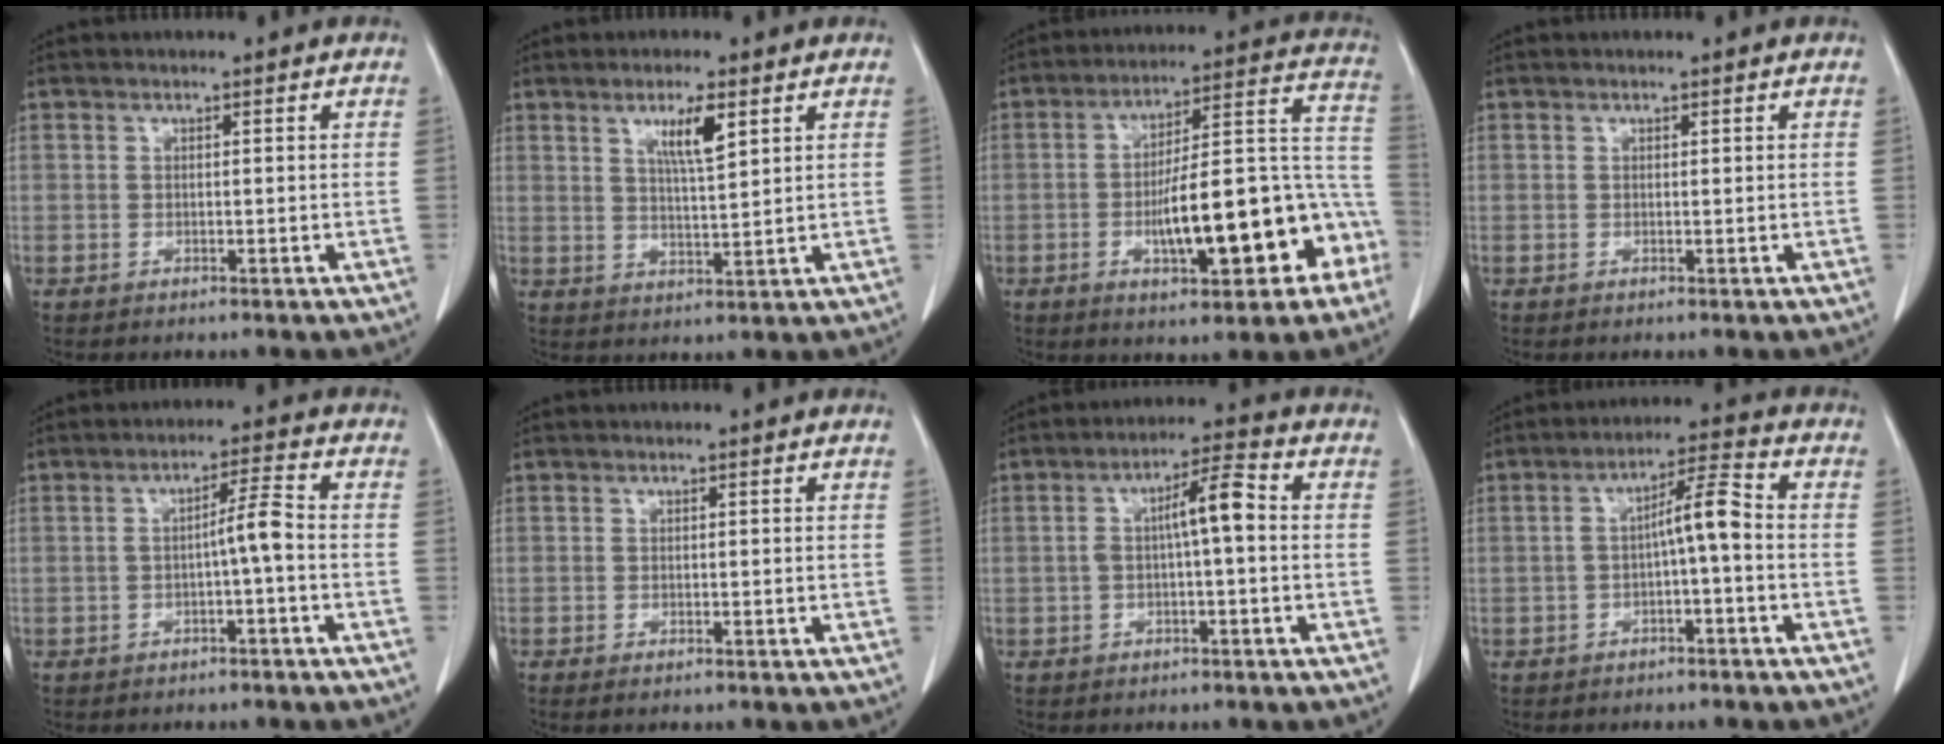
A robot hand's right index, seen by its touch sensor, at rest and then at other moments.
{"total": 5.6, "force": [2.8, 0.6, 4.8], "torque": [-0.084, -0.004, 0.050]}
{"total": 18.0, "force": [-6.4, 4.8, 16.1], "torque": [-0.203, 0.040, -0.082]}
{"total": 0.0}
{"total": 3.9, "force": [-1.0, -0.2, 3.7], "torque": [-0.059, 0.012, -0.016]}
{"total": 0.5, "force": [-0.4, 0.0, 0.4], "torque": [-0.009, -0.002, -0.007]}
{"total": 6.0, "force": [0.0, 0.9, 5.9], "torque": [-0.100, 0.023, -0.001]}
{"total": 5.8, "force": [-0.9, 0.7, 5.7], "torque": [-0.094, 0.025, -0.015]}